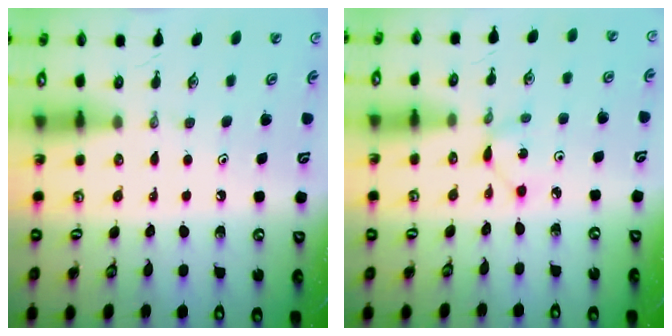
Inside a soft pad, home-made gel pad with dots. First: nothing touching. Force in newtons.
{"total": 1.3, "press": 1.3, "slide": 0.1}